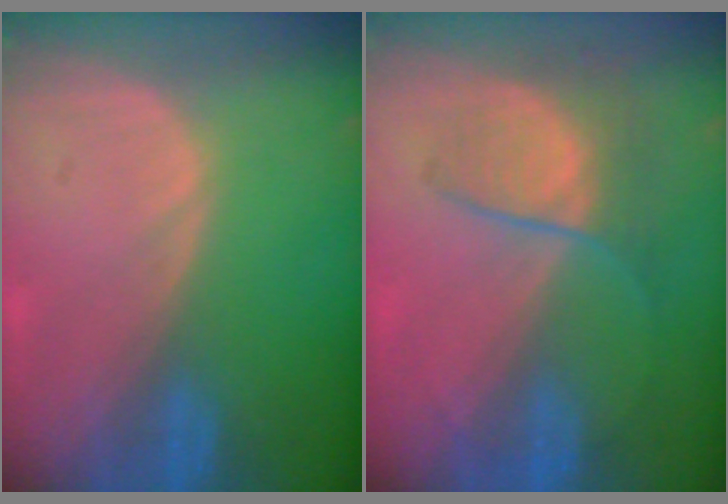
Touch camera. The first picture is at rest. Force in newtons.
{"total": 6.6, "press": 6.0, "slide": 2.7}